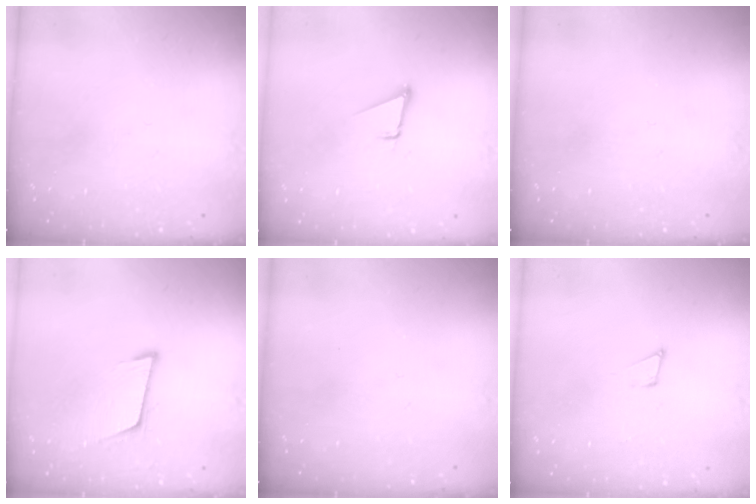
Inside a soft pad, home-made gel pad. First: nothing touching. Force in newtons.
{"total": 1.9, "press": 1.9, "slide": 0.0}
{"total": 0.0}
{"total": 6.7, "press": 6.4, "slide": 2.0}
{"total": 0.0}
{"total": 4.2, "press": 4.2, "slide": 0.4}